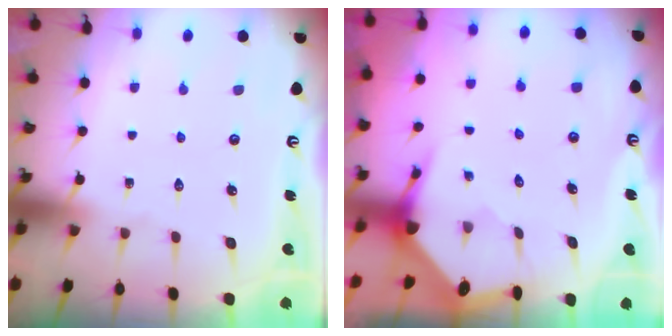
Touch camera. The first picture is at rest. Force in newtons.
{"total": 3.6, "press": 3.6, "slide": 0.5}